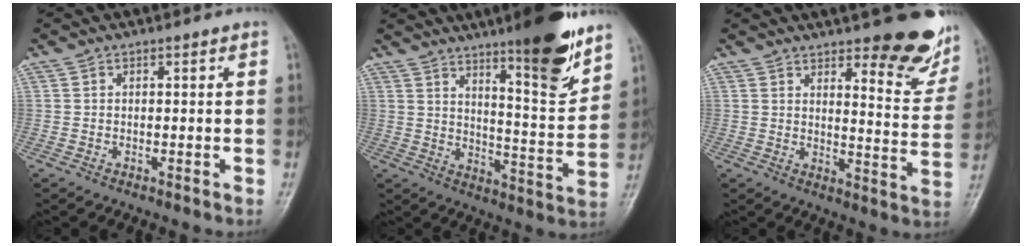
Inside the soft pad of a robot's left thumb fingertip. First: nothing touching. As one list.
[{"total": 15.0, "force": [10.5, 2.4, 10.4], "torque": [-0.127, -0.075, 0.163]}, {"total": 16.2, "force": [10.9, 5.3, 10.8], "torque": [-0.089, -0.075, 0.135]}]